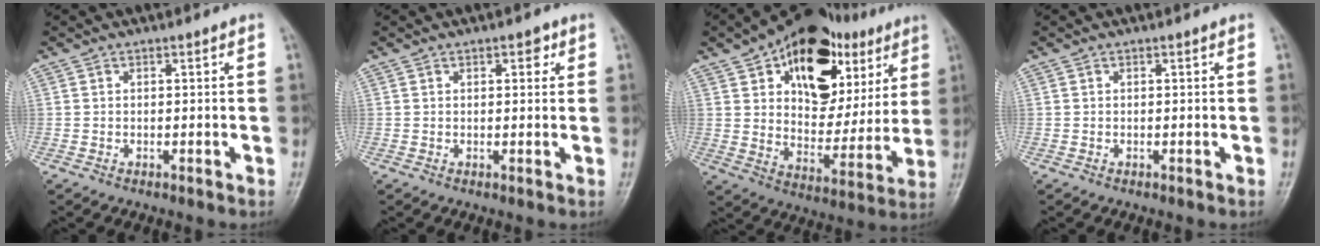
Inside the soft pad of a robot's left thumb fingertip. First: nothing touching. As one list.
[{"total": 2.3, "force": [1.1, 1.2, 1.7], "torque": [-0.011, -0.001, 0.012]}, {"total": 25.9, "force": [11.5, 15.1, 17.6], "torque": [-0.209, -0.009, 0.177]}, {"total": 0.0}]